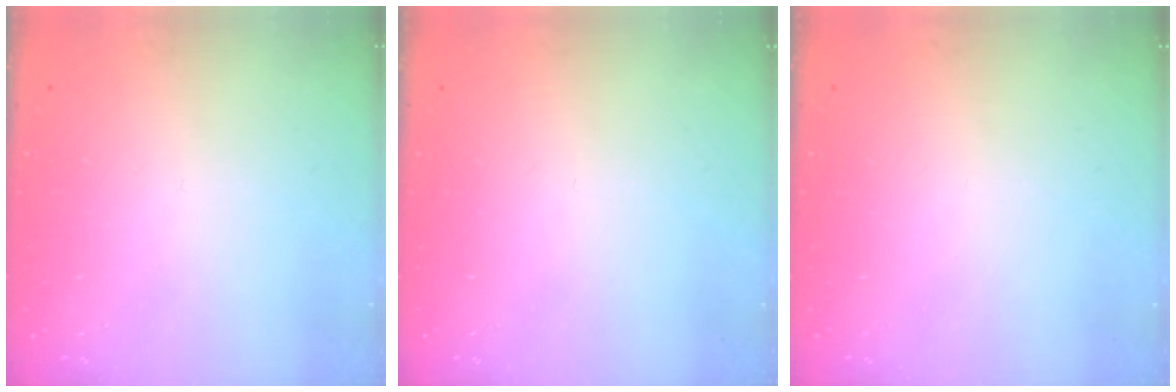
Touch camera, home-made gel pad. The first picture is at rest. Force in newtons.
{"total": 0.0}
{"total": 0.0}